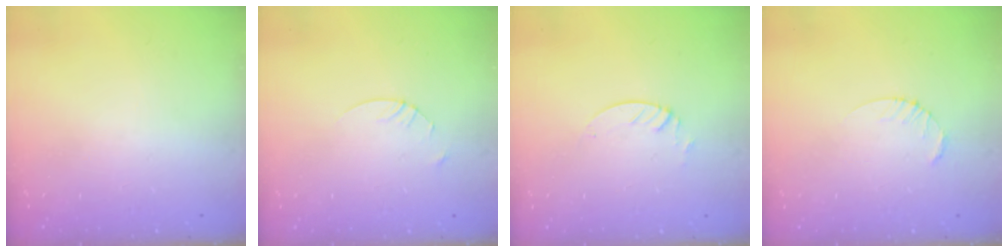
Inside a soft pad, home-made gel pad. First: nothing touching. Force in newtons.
{"total": 1.4, "press": 1.4, "slide": 0.2}
{"total": 2.1, "press": 2.1, "slide": 0.2}
{"total": 2.5, "press": 2.5, "slide": 0.3}